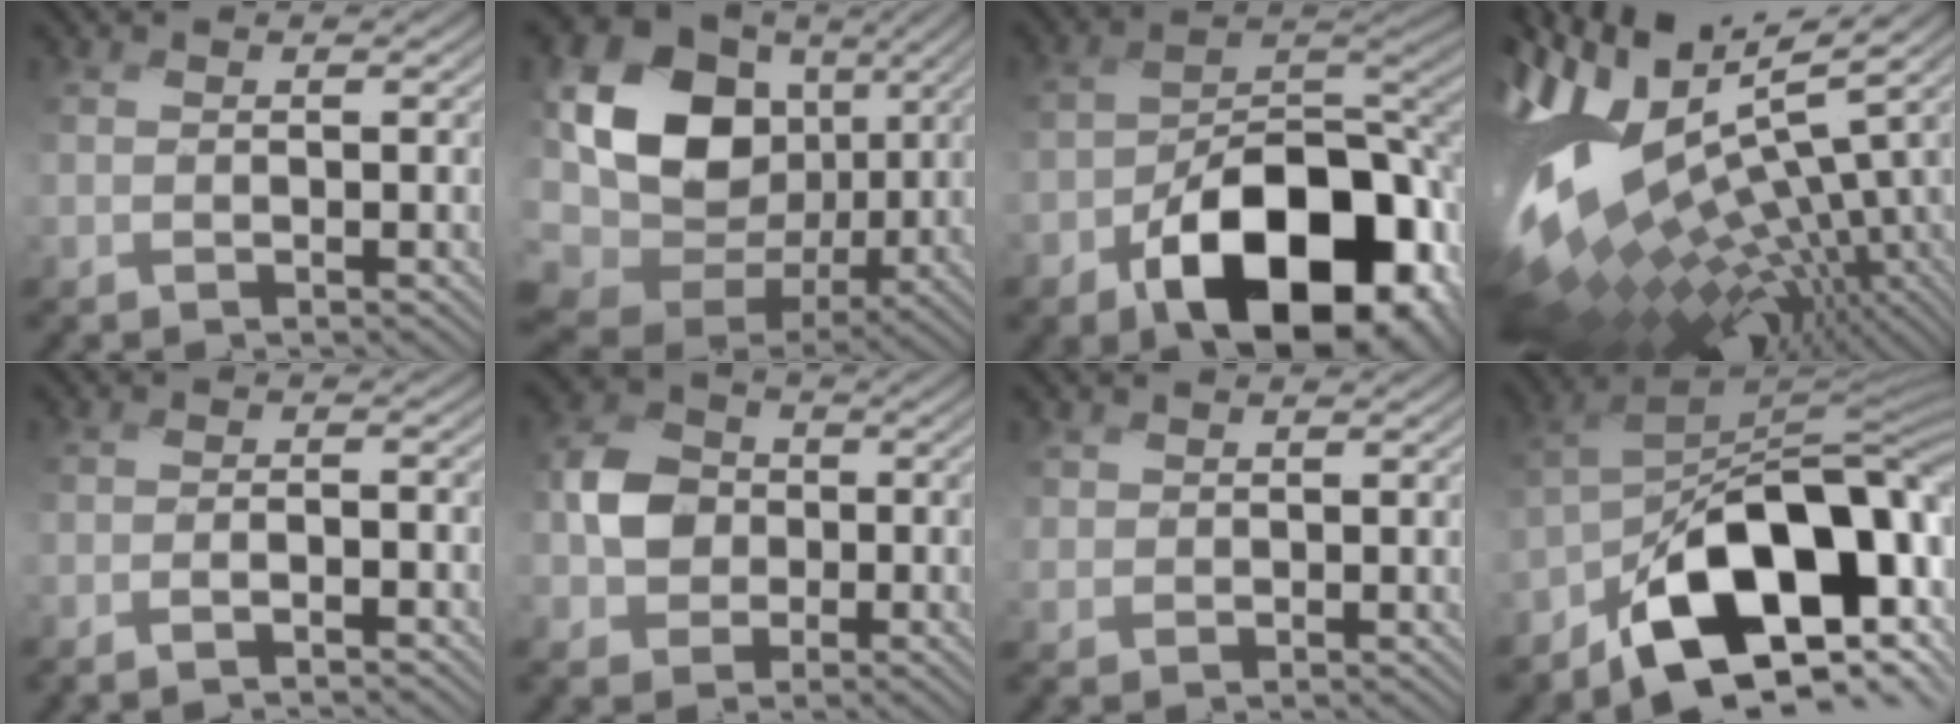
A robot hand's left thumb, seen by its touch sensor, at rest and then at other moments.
{"total": 18.3, "force": [-1.5, 14.1, 11.6], "torque": [-0.263, -0.016, -0.017]}
{"total": 15.9, "force": [-8.3, 9.2, 10.0], "torque": [-0.137, -0.034, -0.141]}
{"total": 17.7, "force": [0.4, 7.7, 16.0], "torque": [-0.286, 0.002, 0.022]}
{"total": 2.0, "force": [-1.9, -0.1, 0.4], "torque": [-0.004, 0.004, -0.045]}
{"total": 5.2, "force": [-1.3, 4.6, 2.0], "torque": [-0.037, 0.009, -0.042]}
{"total": 1.0, "force": [0.6, 0.7, -0.1], "torque": [-0.003, -0.002, 0.010]}
{"total": 16.4, "force": [-8.6, 8.5, 11.1], "torque": [-0.147, -0.013, -0.165]}